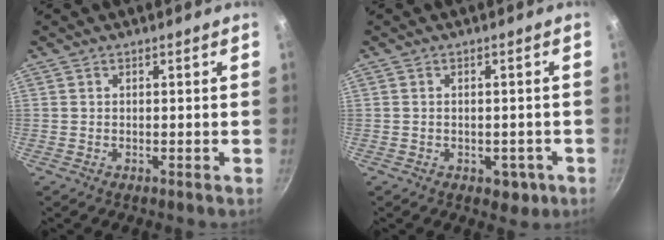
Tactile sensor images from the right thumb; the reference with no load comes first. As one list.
[{"total": 3.7, "force": [-1.4, 2.5, 2.4], "torque": [-0.014, 0.011, -0.006]}]